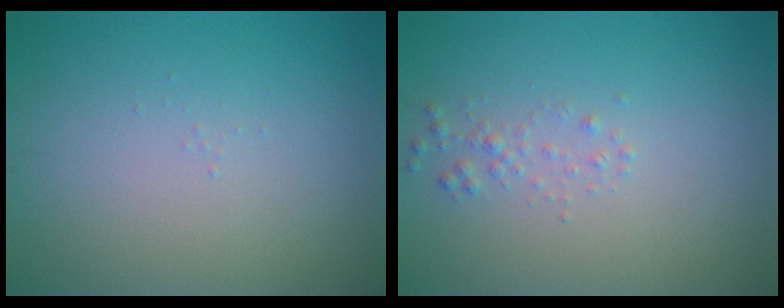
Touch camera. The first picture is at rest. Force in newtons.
{"total": 1.0, "press": 1.0, "slide": 0.1}